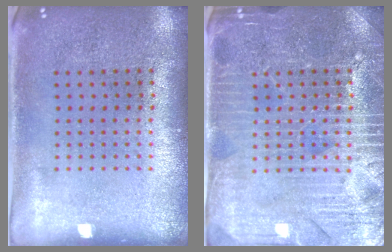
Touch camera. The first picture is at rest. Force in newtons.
{"total": 4.3, "press": 4.2, "slide": 1.0}